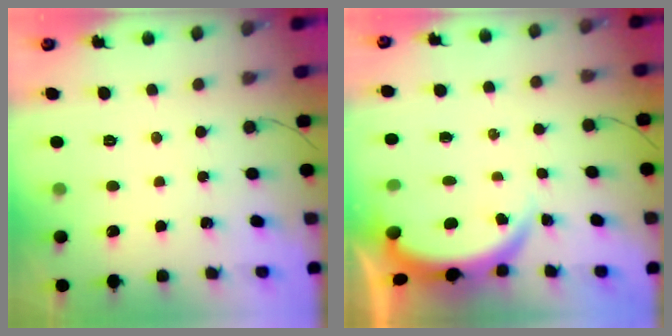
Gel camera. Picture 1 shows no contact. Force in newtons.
{"total": 4.0, "press": 4.0, "slide": 0.1}